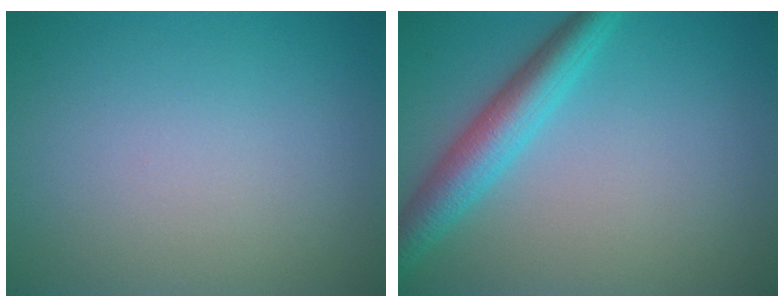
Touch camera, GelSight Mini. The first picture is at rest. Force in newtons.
{"total": 4.6, "press": 4.5, "slide": 0.2}